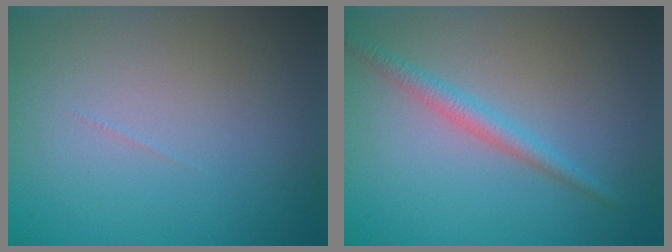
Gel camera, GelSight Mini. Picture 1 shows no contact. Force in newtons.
{"total": 2.0, "press": 2.0, "slide": 0.1}